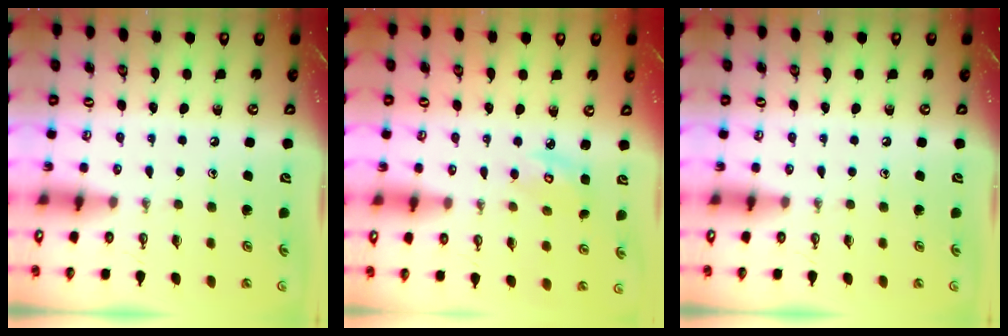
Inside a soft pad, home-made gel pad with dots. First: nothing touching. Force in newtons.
{"total": 3.2, "press": 3.2, "slide": 0.2}
{"total": 0.0}